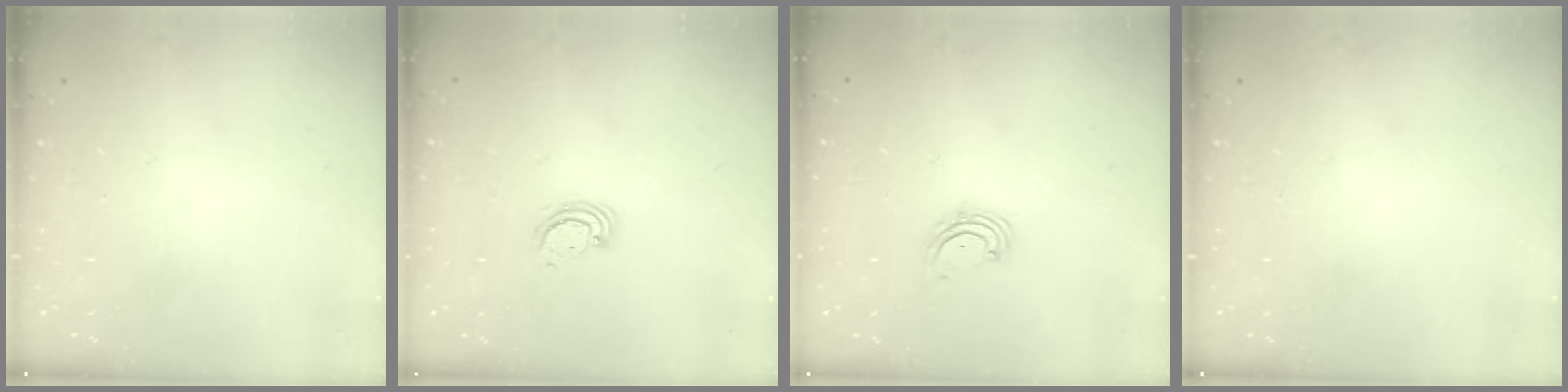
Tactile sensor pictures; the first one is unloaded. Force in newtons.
{"total": 2.9, "press": 2.9, "slide": 0.3}
{"total": 2.0, "press": 2.0, "slide": 0.4}
{"total": 0.0}